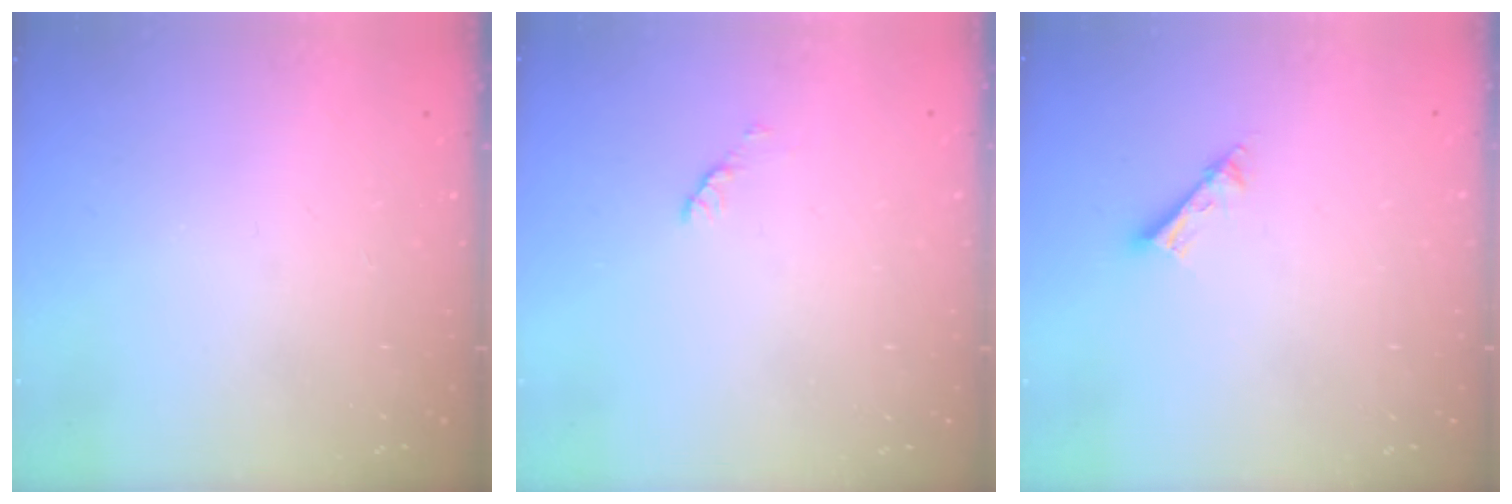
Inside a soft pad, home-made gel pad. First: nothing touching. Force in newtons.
{"total": 2.8, "press": 2.7, "slide": 0.4}
{"total": 4.3, "press": 4.3, "slide": 0.3}